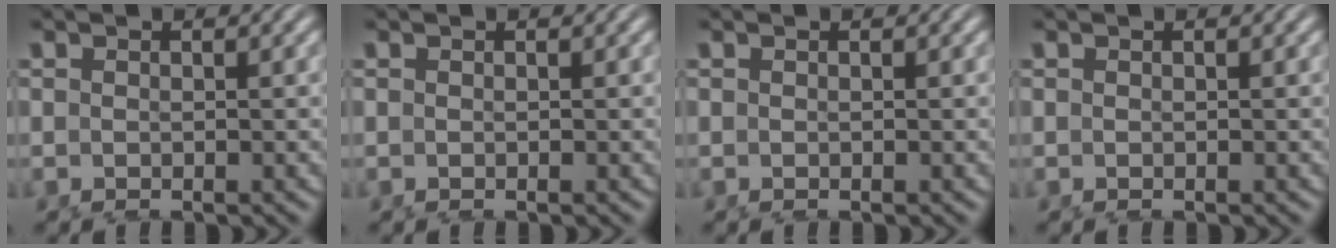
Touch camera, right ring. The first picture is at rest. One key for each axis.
{"total": 0.0}
{"total": 0.0}
{"total": 0.0}